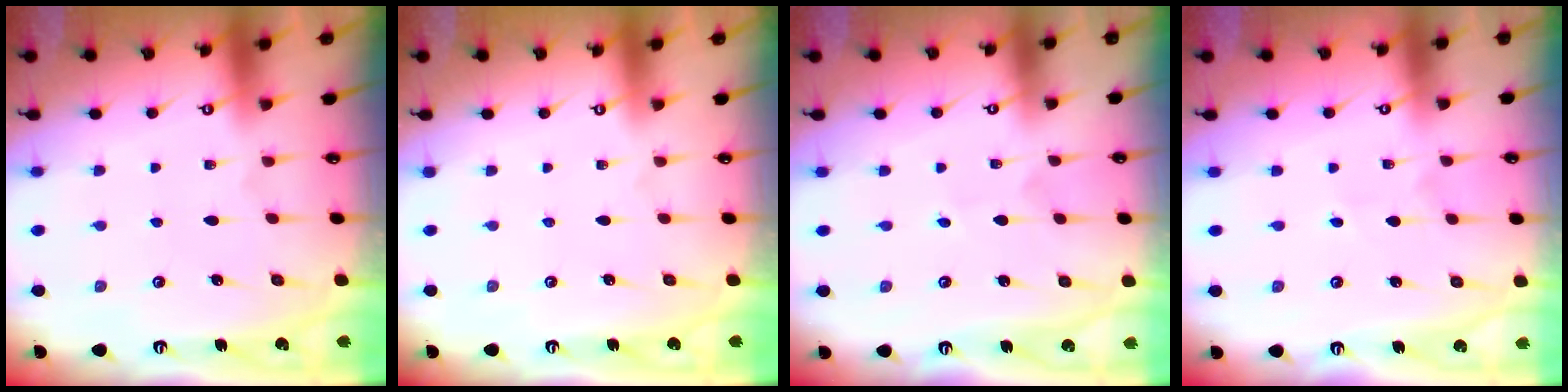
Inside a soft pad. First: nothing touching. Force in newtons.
{"total": 0.0}
{"total": 1.6, "press": 1.6, "slide": 0.1}
{"total": 1.4, "press": 1.3, "slide": 0.1}